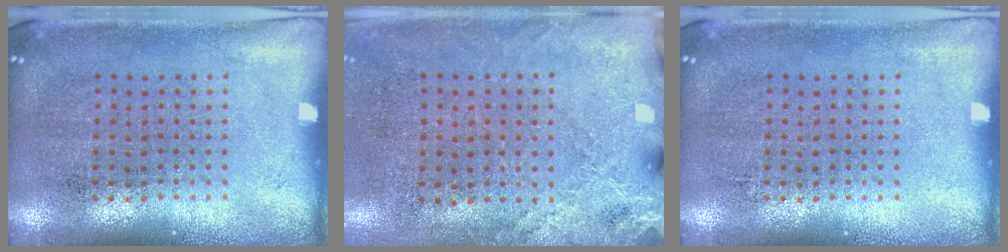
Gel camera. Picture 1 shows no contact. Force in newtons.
{"total": 2.4, "press": 2.1, "slide": 1.2}
{"total": 0.0}